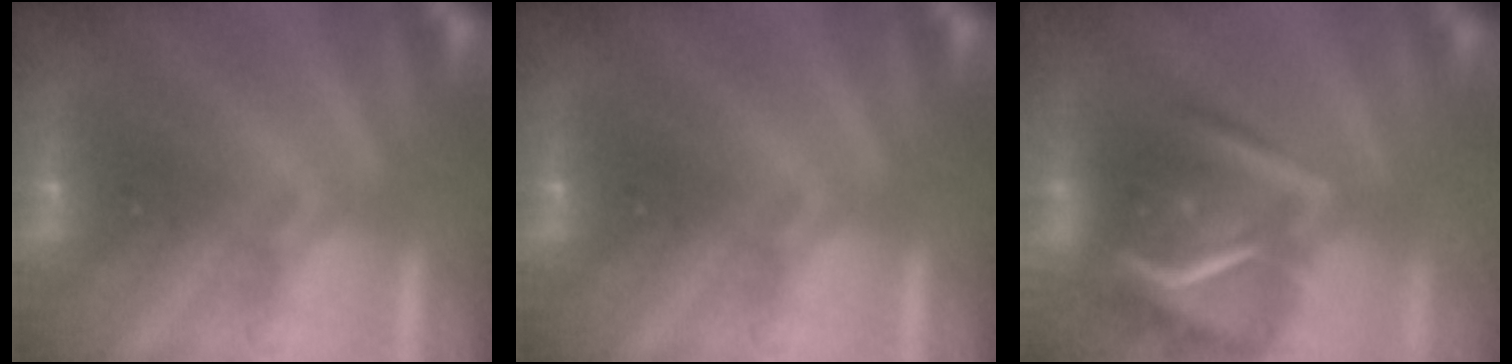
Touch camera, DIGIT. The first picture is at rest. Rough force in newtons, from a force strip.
{"total": 0.0}
{"total": 6.7}